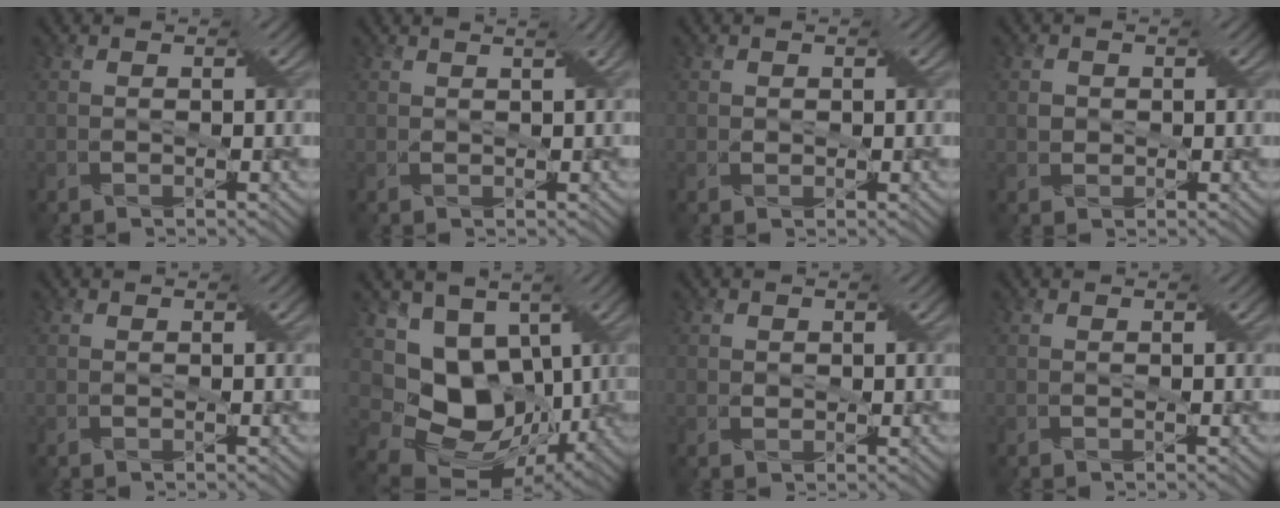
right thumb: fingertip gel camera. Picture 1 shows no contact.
{"total": 1.8, "force": [1.4, -0.3, 1.1], "torque": [-0.017, 0.008, 0.022]}
{"total": 1.0, "force": [0.6, 0.7, 0.2], "torque": [-0.002, 0.004, 0.008]}
{"total": 1.6, "force": [0.4, 1.5, 0.5], "torque": [-0.013, 0.003, -0.001]}
{"total": 0.0}
{"total": 12.8, "force": [-0.5, 9.9, 8.1], "torque": [-0.169, -0.029, 0.000]}
{"total": 1.3, "force": [0.7, 1.0, 0.3], "torque": [-0.008, 0.005, 0.008]}
{"total": 0.0}